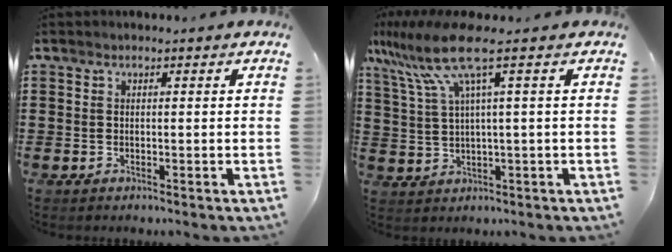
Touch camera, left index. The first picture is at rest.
{"total": 9.1, "force": [4.2, 0.8, 8.0], "torque": [-0.196, -0.023, 0.065]}